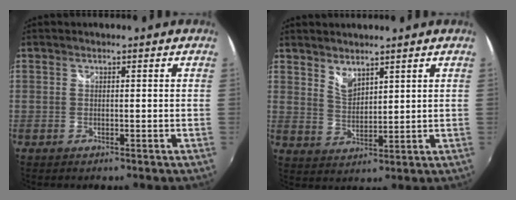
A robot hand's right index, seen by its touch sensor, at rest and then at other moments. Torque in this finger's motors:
{"motor_torque": [0.04, 0.05, 0.04, 0.04]}